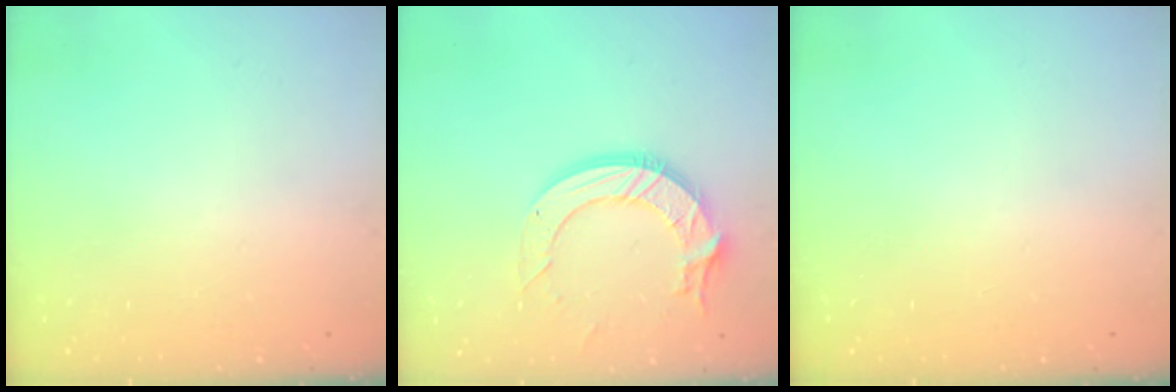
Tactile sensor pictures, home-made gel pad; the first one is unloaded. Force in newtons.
{"total": 13.5, "press": 13.4, "slide": 1.6}
{"total": 0.0}